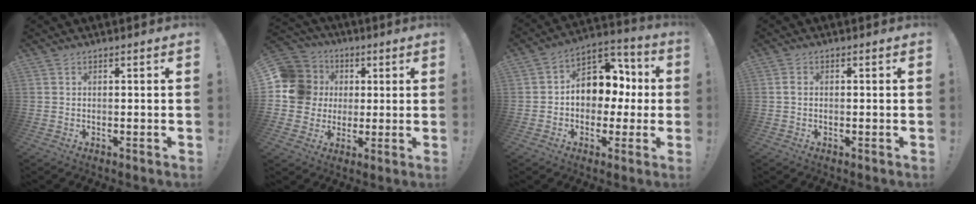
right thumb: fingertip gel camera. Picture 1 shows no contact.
{"total": 14.3, "force": [2.1, 13.1, 5.3], "torque": [-0.099, 0.005, 0.056]}
{"total": 12.0, "force": [0.7, 10.0, 6.6], "torque": [-0.083, 0.005, 0.022]}
{"total": 1.2, "force": [0.0, 0.7, 0.9], "torque": [-0.020, 0.004, 0.000]}